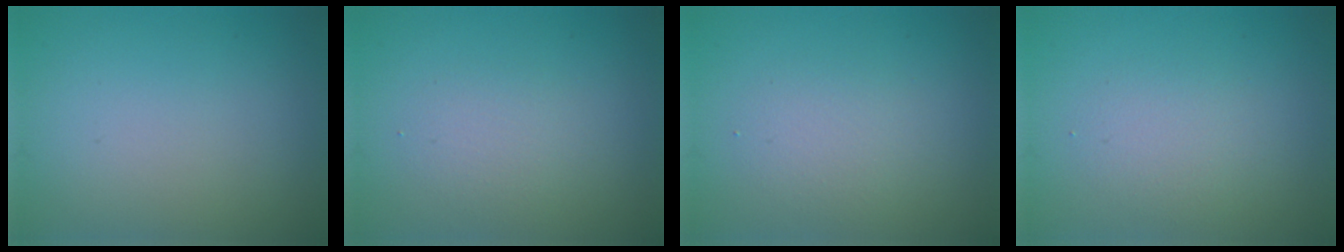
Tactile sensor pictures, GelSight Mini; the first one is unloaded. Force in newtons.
{"total": 1.8, "press": 1.8, "slide": 0.0}
{"total": 2.1, "press": 2.1, "slide": 0.1}
{"total": 2.1, "press": 2.1, "slide": 0.1}